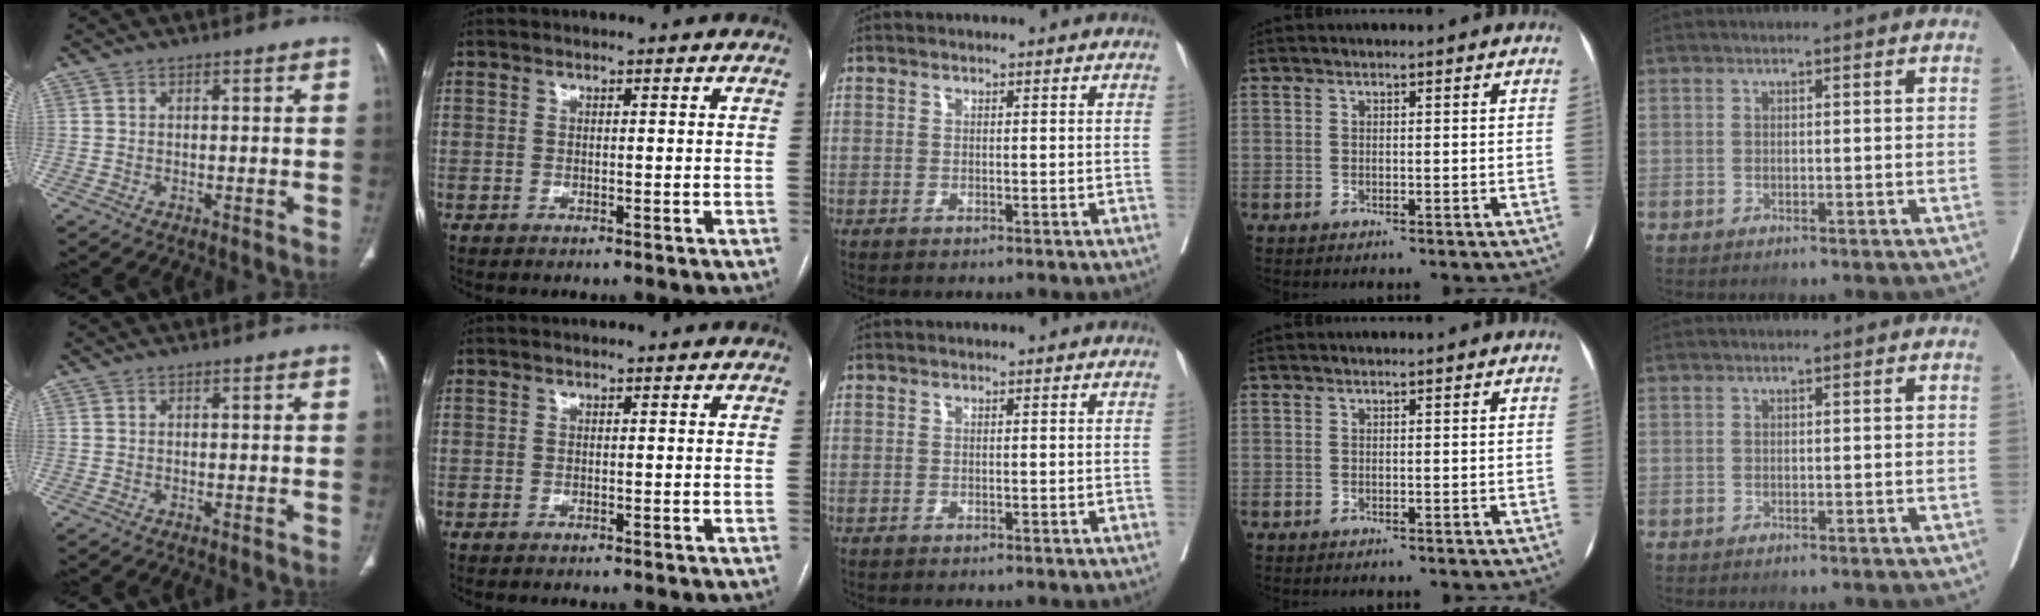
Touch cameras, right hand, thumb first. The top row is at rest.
{}